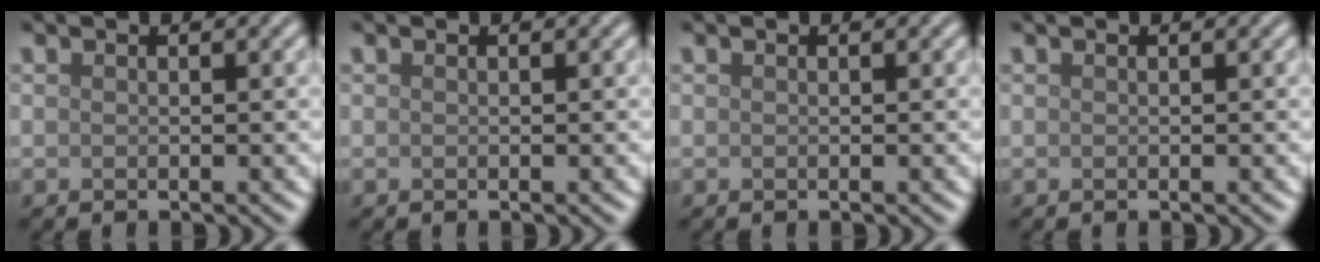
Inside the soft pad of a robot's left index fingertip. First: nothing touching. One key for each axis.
{"total": 0.0}
{"total": 0.0}
{"total": 0.0}